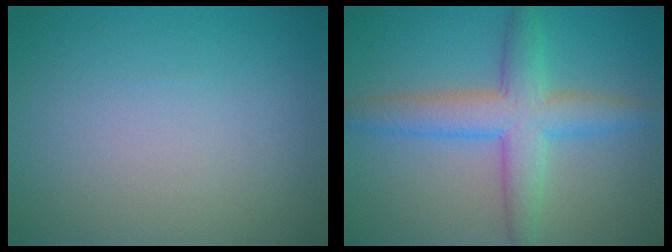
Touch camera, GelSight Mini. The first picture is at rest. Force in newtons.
{"total": 5.6, "press": 5.6, "slide": 0.2}